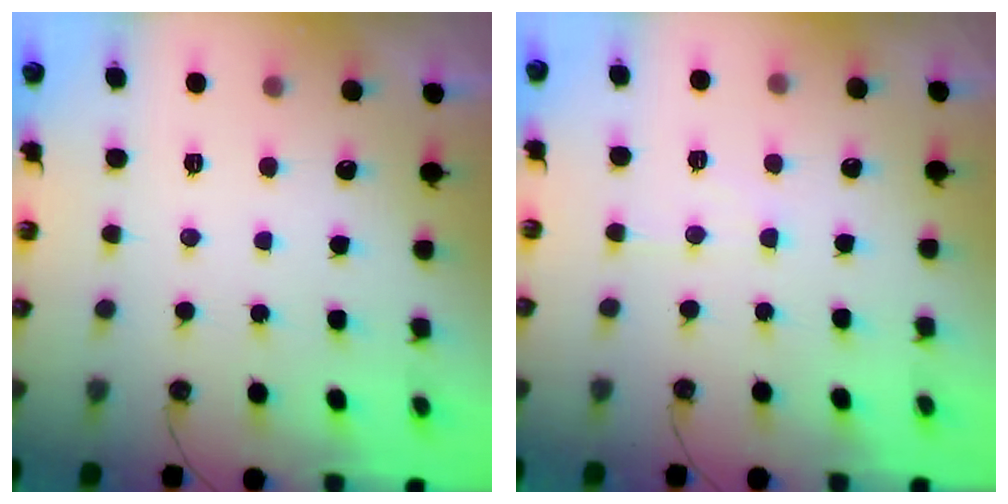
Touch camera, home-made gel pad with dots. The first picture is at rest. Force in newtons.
{"total": 4.3, "press": 4.2, "slide": 0.6}